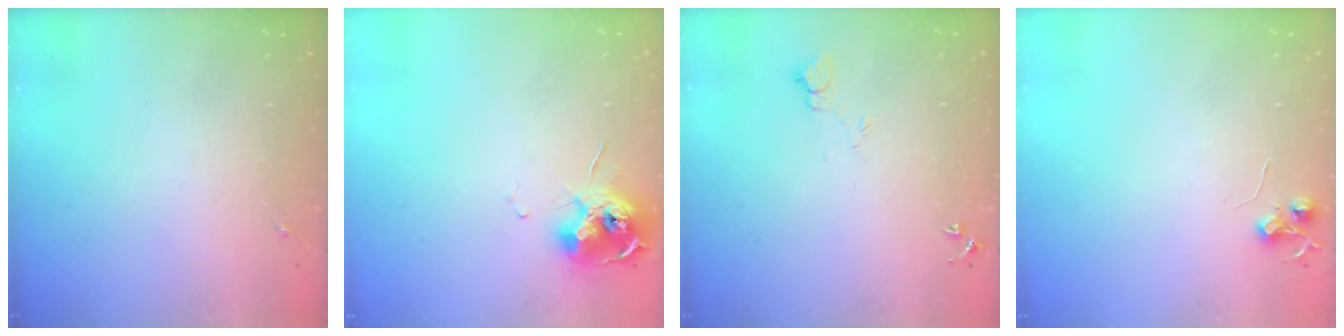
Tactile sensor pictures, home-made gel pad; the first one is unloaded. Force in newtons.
{"total": 11.5, "press": 11.4, "slide": 0.6}
{"total": 4.2, "press": 4.1, "slide": 0.5}
{"total": 6.0, "press": 6.0, "slide": 0.5}